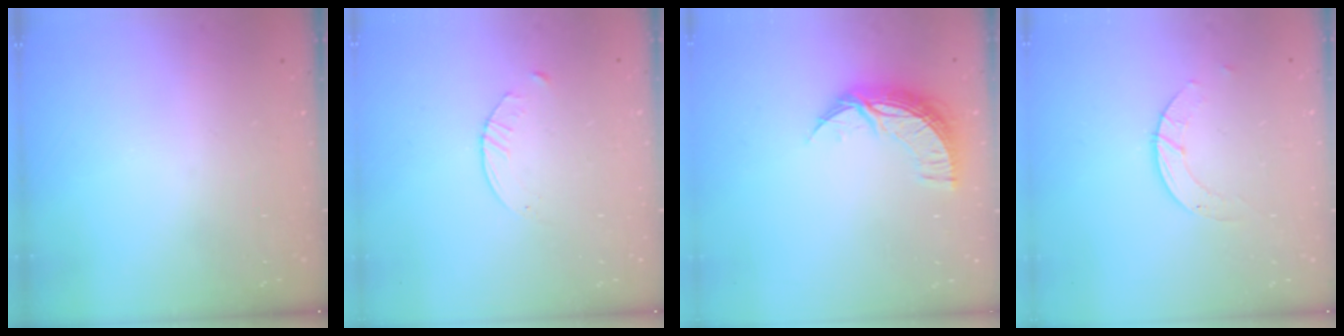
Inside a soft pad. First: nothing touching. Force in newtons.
{"total": 2.0, "press": 2.0, "slide": 0.3}
{"total": 10.0, "press": 10.0, "slide": 0.5}
{"total": 2.8, "press": 2.8, "slide": 0.3}